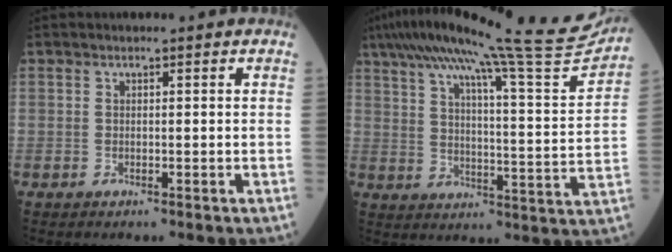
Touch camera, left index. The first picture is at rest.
{"total": 25.5, "force": [22.4, -0.8, 12.2], "torque": [-0.198, -0.042, 0.297]}